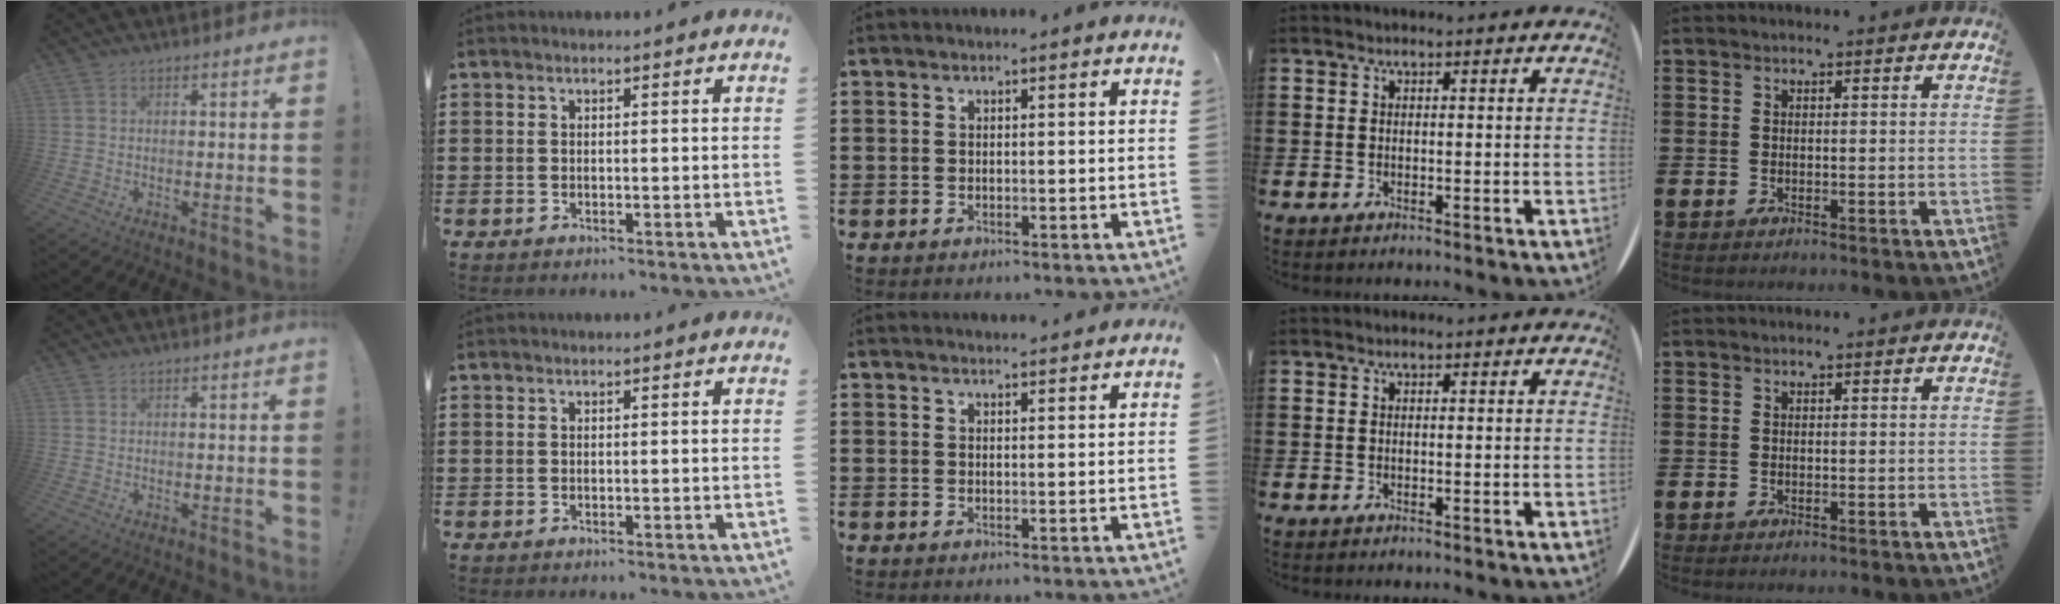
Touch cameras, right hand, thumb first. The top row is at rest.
{"middle": {"total": 1.7, "force": [1.7, -0.2, -0.1], "torque": [0.005, -0.003, 0.031]}}